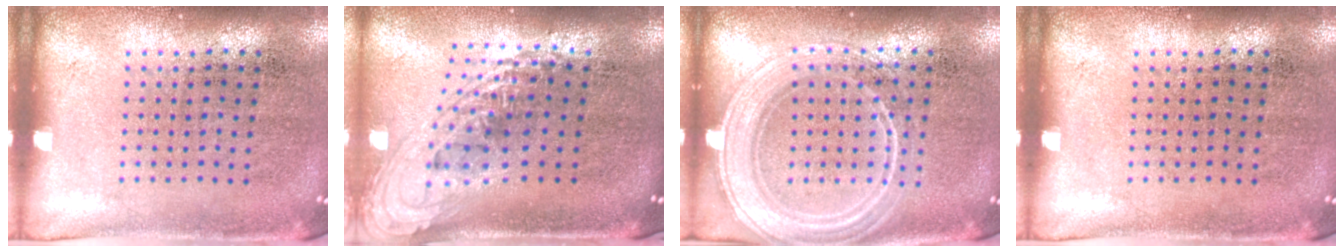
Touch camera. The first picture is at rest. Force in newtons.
{"total": 2.1, "press": 1.5, "slide": 1.4}
{"total": 3.6, "press": 3.5, "slide": 0.6}
{"total": 0.0}